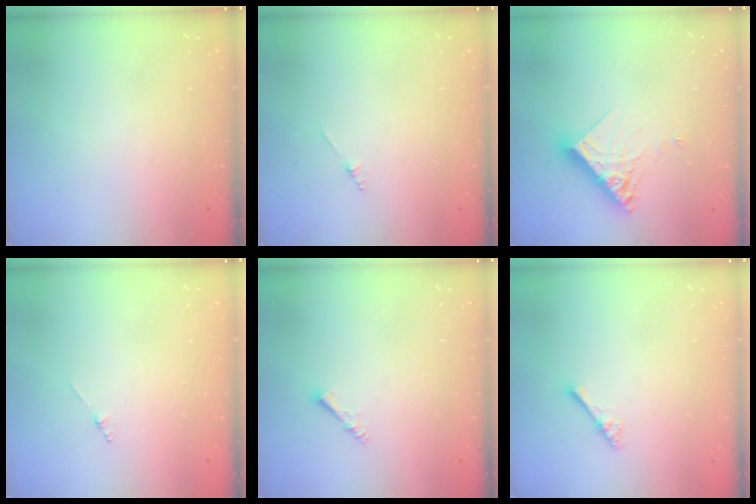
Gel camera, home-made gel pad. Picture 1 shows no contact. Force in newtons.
{"total": 0.8, "press": 0.8, "slide": 0.2}
{"total": 12.3, "press": 12.3, "slide": 0.9}
{"total": 0.8, "press": 0.8, "slide": 0.2}
{"total": 1.6, "press": 1.5, "slide": 0.3}
{"total": 2.4, "press": 2.4, "slide": 0.4}